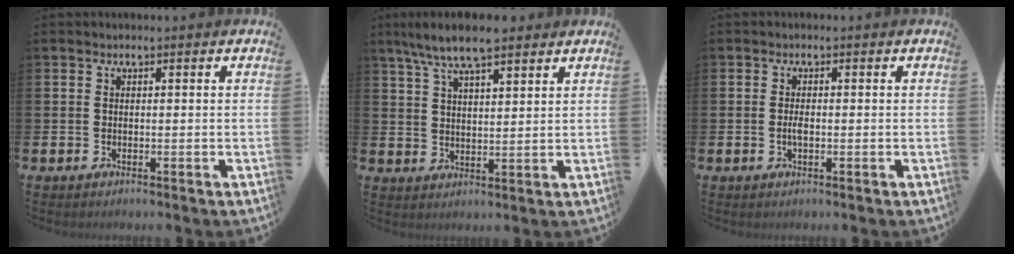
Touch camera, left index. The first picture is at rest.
{"total": 7.5, "force": [6.5, 1.5, 3.4], "torque": [-0.090, -0.010, 0.120]}
{"total": 1.5, "force": [-0.3, 0.5, 1.3], "torque": [-0.024, 0.001, -0.007]}